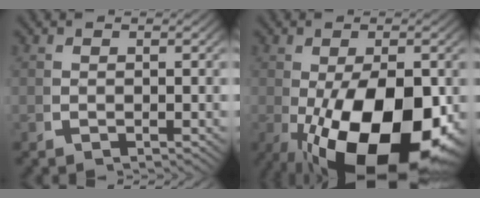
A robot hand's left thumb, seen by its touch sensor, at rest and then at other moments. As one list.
[{"total": 18.3, "force": [-5.2, 9.7, 14.6], "torque": [-0.256, -0.074, -0.039]}]